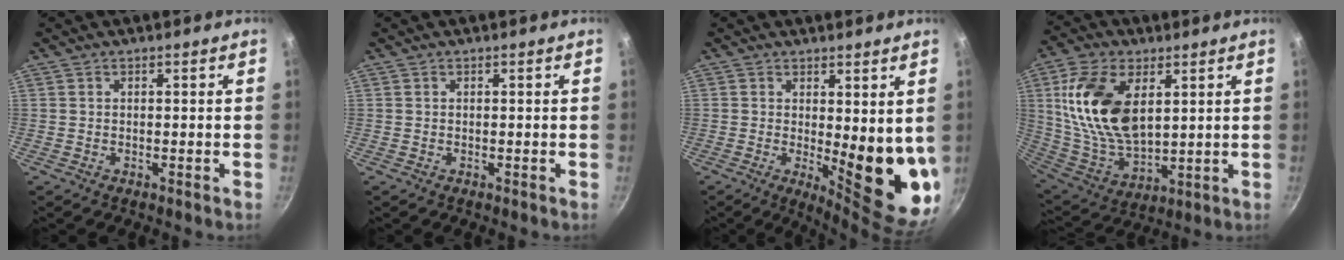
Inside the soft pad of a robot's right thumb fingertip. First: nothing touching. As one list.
[{"total": 0.0}, {"total": 12.9, "force": [0.7, 4.4, 12.1], "torque": [-0.129, -0.040, 0.019]}, {"total": 18.8, "force": [5.2, 10.7, 14.6], "torque": [-0.269, -0.022, 0.112]}]